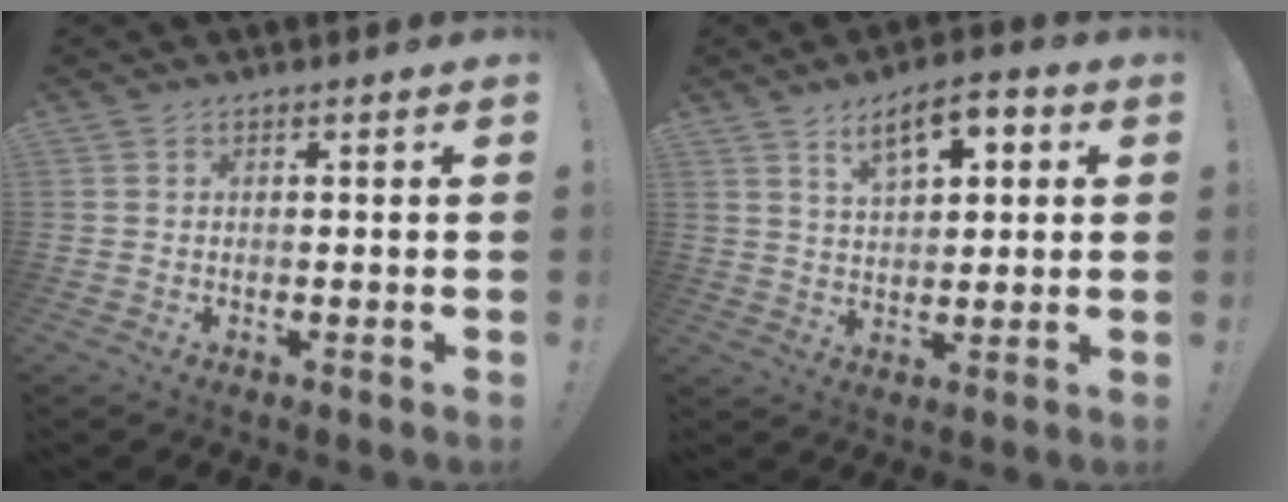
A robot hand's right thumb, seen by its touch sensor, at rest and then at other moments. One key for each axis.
{"total": 9.3, "fx": 4.5, "fy": 4.4, "fz": 6.9, "tx": -0.099, "ty": -0.012, "tz": 0.076}